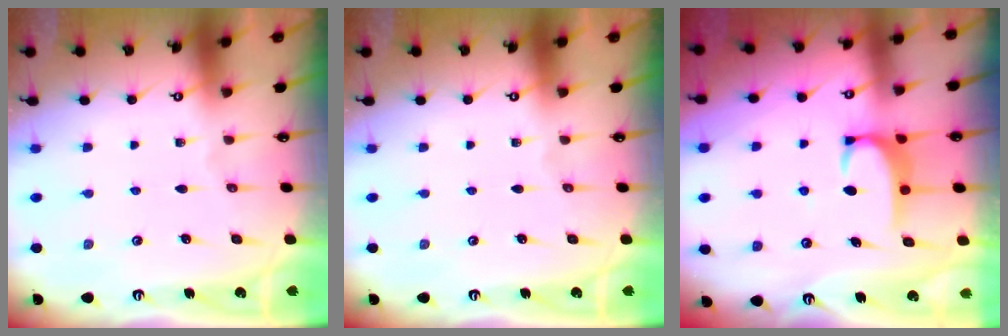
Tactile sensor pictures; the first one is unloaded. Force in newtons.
{"total": 0.0}
{"total": 2.8, "press": 2.8, "slide": 0.5}